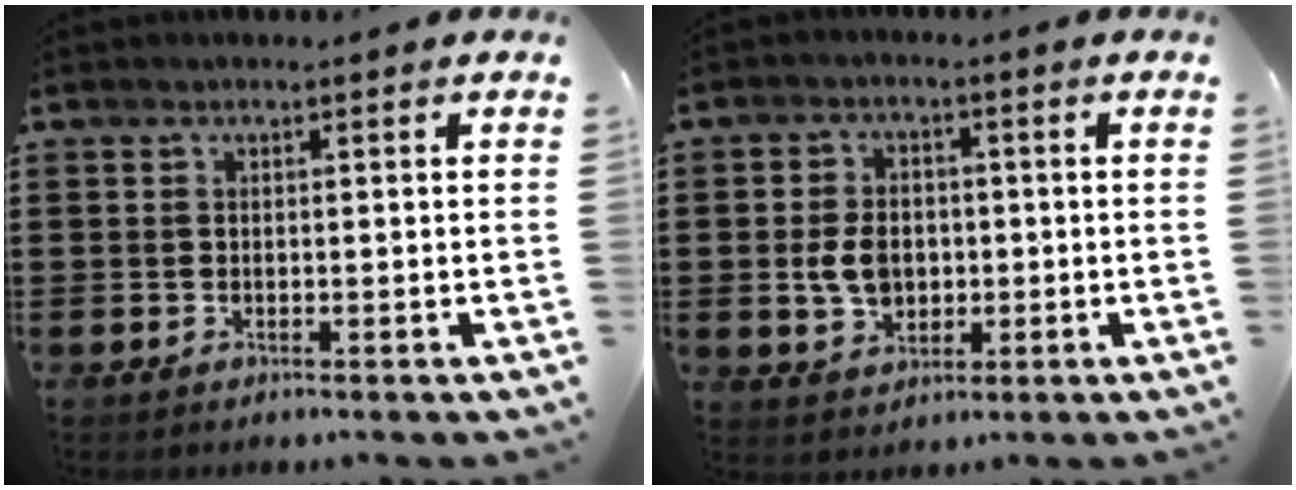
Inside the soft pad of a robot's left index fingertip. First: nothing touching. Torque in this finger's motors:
{"motor_torque": [0.37, 0.04, 0.35, 0.09]}